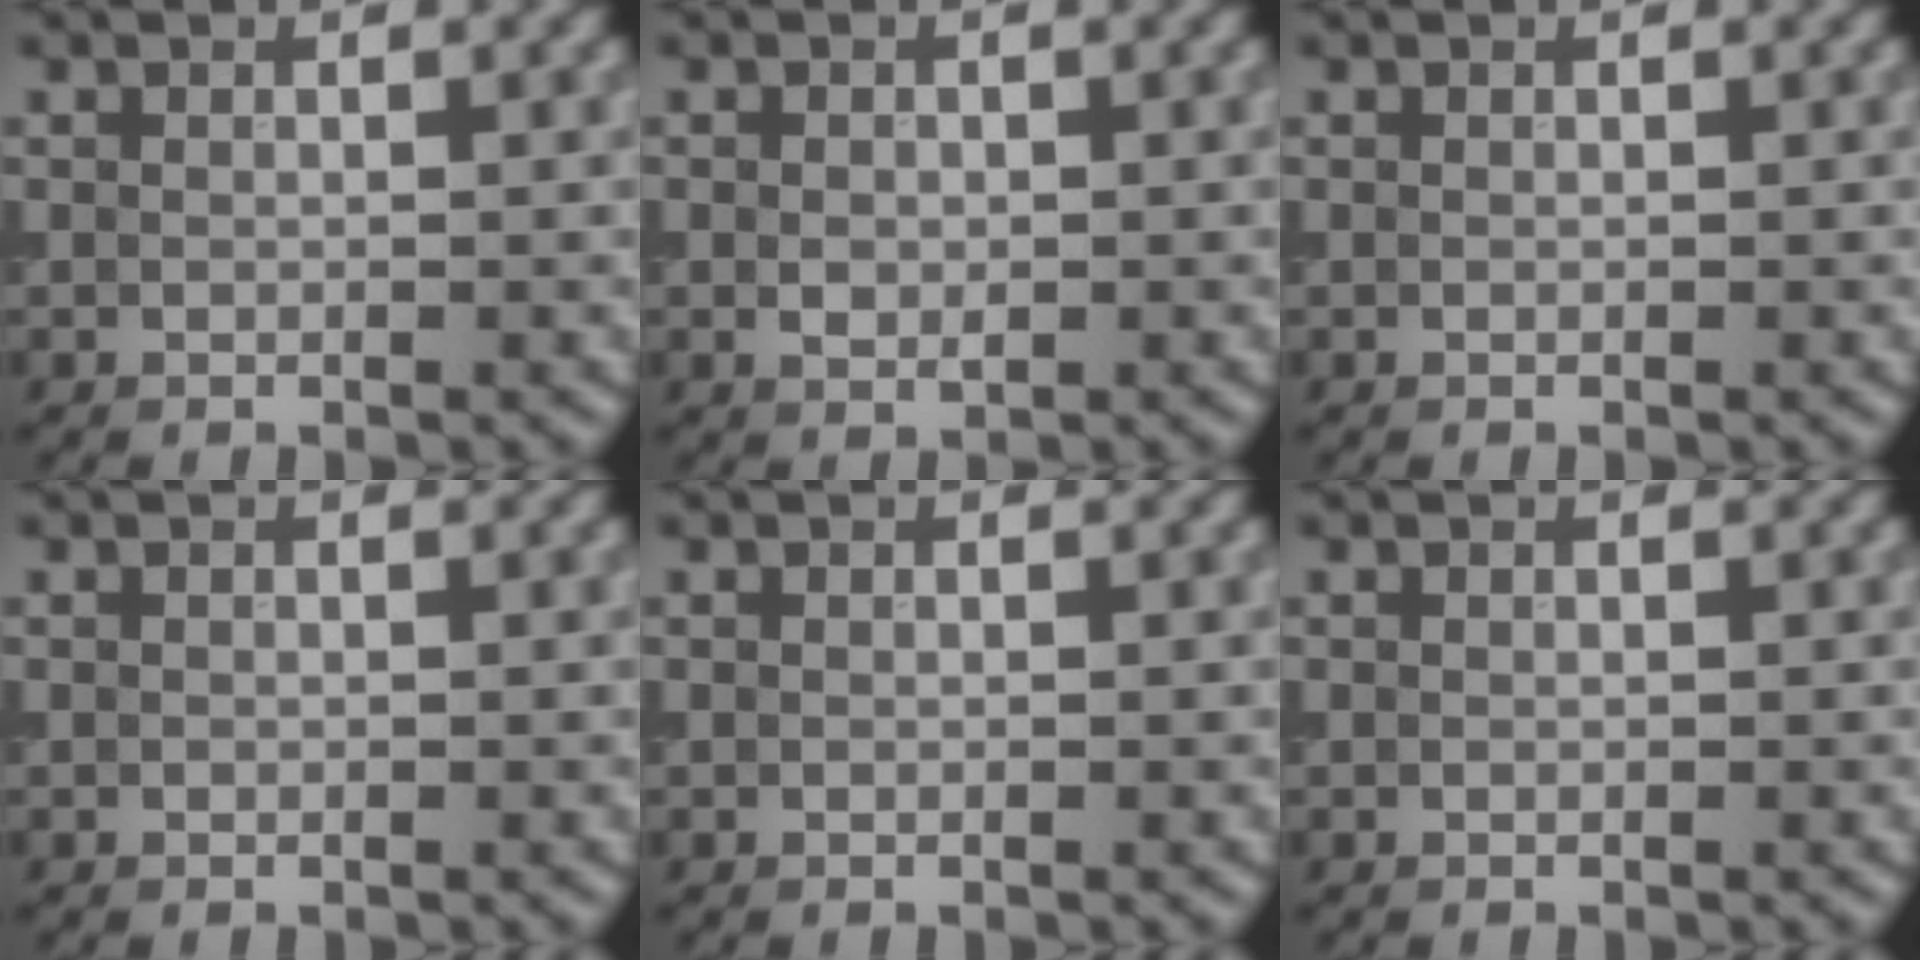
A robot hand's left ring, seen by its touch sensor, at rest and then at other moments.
{"total": 1.5, "force": [-0.1, 1.0, 1.0], "torque": [-0.018, -0.001, -0.001]}
{"total": 0.0}
{"total": 0.0}
{"total": 0.0}
{"total": 0.0}